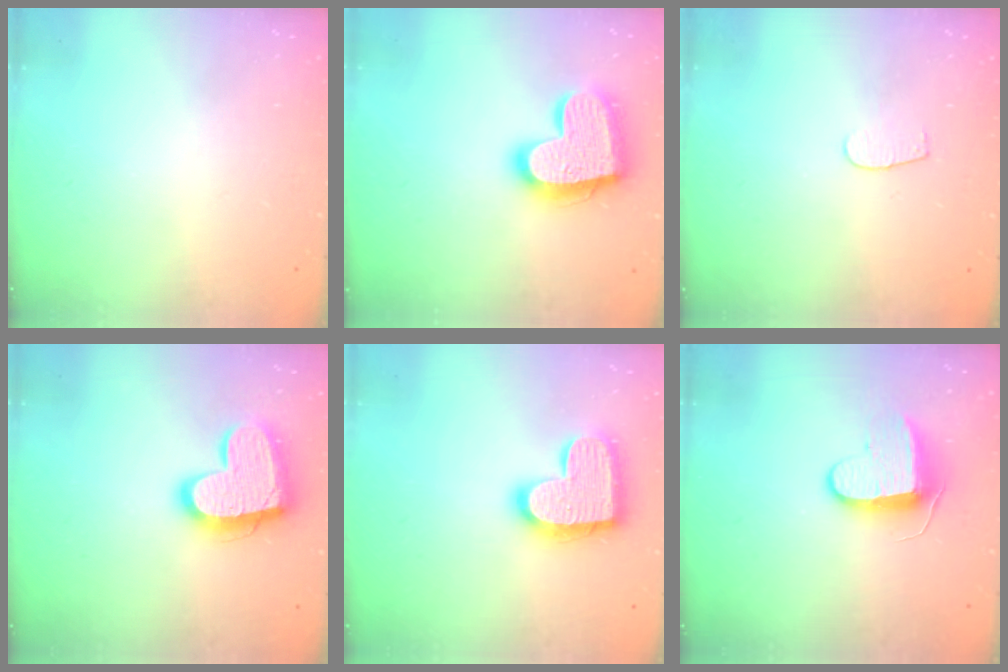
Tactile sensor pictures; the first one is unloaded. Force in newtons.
{"total": 20.1, "press": 20.0, "slide": 1.7}
{"total": 2.6, "press": 2.5, "slide": 0.3}
{"total": 17.0, "press": 16.9, "slide": 1.4}
{"total": 17.0, "press": 17.0, "slide": 1.1}
{"total": 9.6, "press": 9.6, "slide": 0.4}